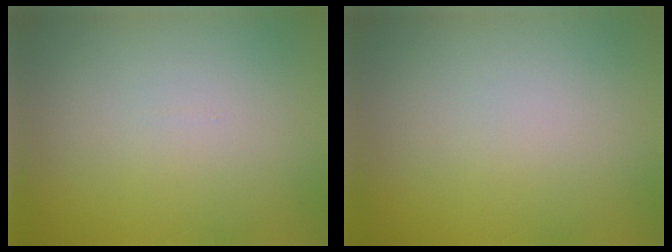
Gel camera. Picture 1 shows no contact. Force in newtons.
{"total": 0.0}